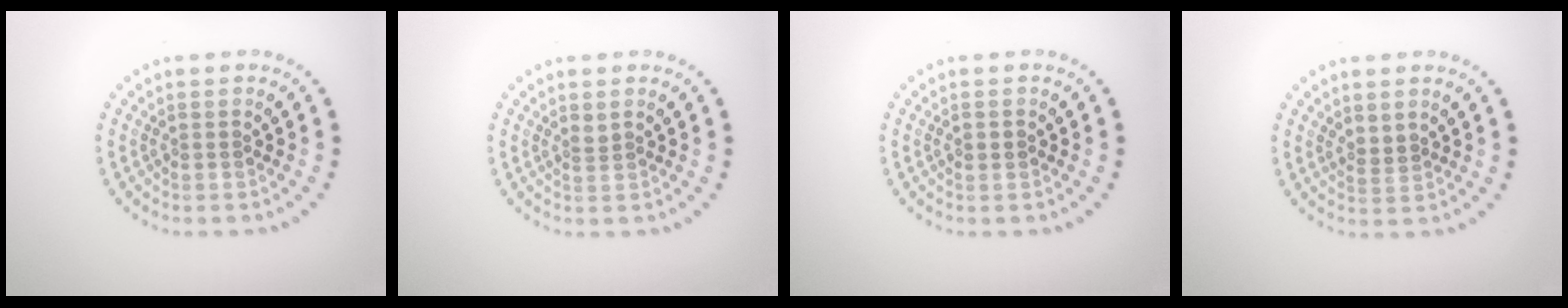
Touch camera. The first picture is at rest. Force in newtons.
{"total": 0.8, "press": 0.5, "slide": 0.7}
{"total": 1.1, "press": 1.1, "slide": 0.1}
{"total": 1.3, "press": 1.0, "slide": 0.9}